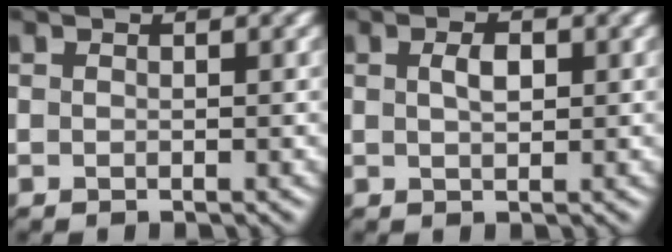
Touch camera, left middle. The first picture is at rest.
{"total": 1.6, "force": [0.6, 0.7, 1.4], "torque": [-0.030, 0.005, 0.010]}